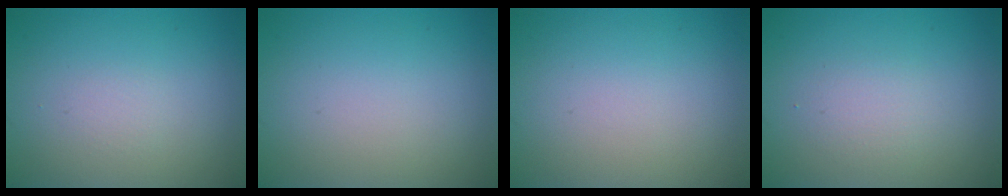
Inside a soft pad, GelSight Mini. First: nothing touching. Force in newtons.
{"total": 0.0}
{"total": 0.0}
{"total": 1.5, "press": 1.5, "slide": 0.1}